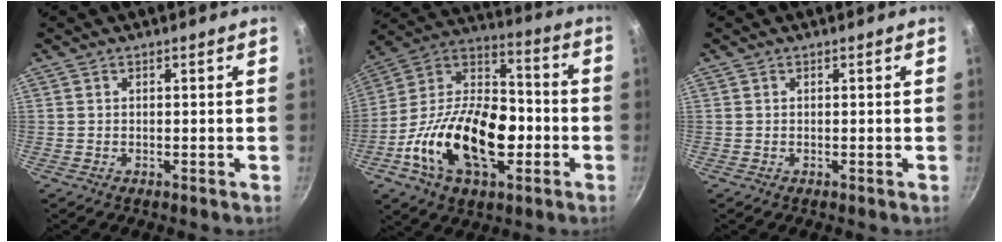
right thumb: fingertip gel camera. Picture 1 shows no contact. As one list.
[{"total": 25.2, "force": [-6.6, 14.9, 19.3], "torque": [-0.324, 0.052, -0.128]}, {"total": 0.0}]